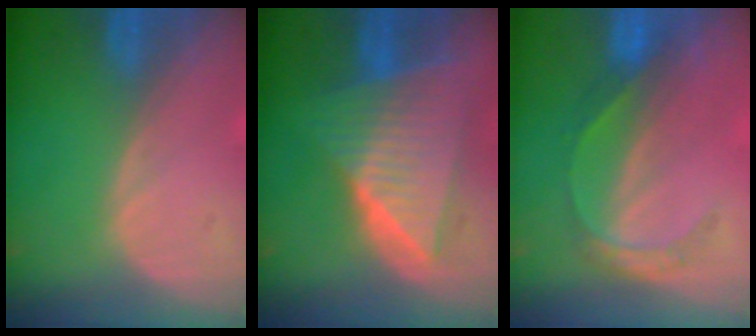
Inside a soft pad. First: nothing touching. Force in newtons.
{"total": 9.9, "press": 9.9, "slide": 0.7}
{"total": 4.4, "press": 4.1, "slide": 1.4}